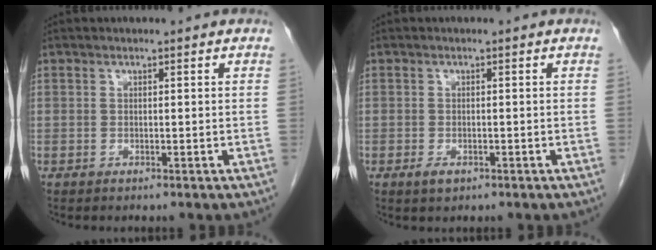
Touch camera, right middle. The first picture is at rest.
{"total": 1.6, "force": [-0.9, 0.9, 1.1], "torque": [-0.021, 0.000, -0.009]}